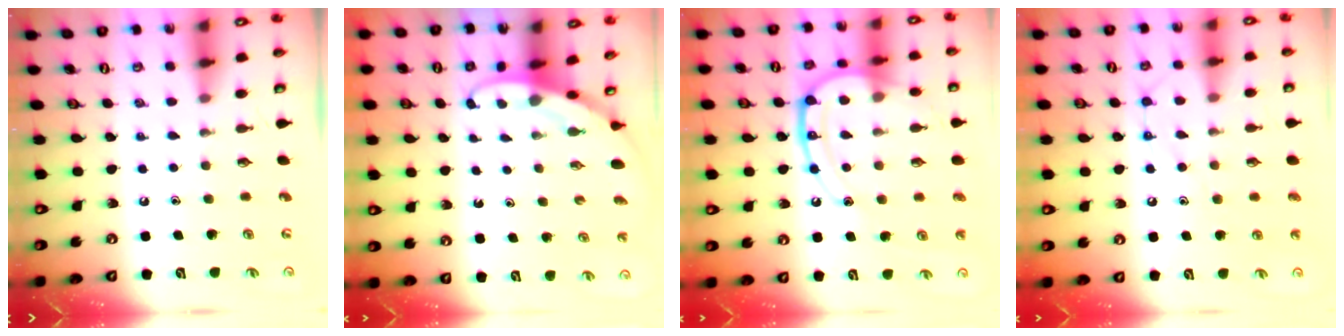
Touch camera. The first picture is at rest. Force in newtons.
{"total": 3.0, "press": 3.0, "slide": 0.1}
{"total": 17.4, "press": 17.3, "slide": 1.6}
{"total": 11.6, "press": 11.5, "slide": 1.0}